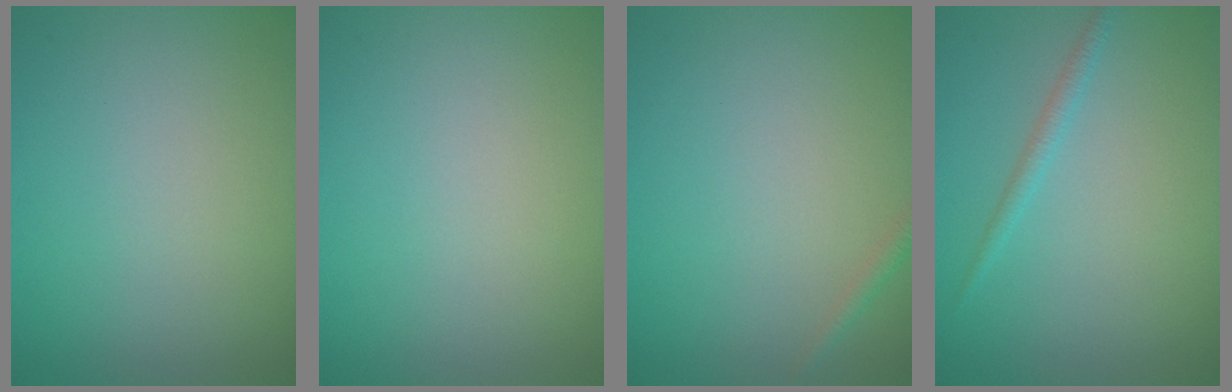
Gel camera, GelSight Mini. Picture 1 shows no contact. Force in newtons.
{"total": 0.0}
{"total": 0.9, "press": 0.9, "slide": 0.0}
{"total": 1.1, "press": 1.1, "slide": 0.1}